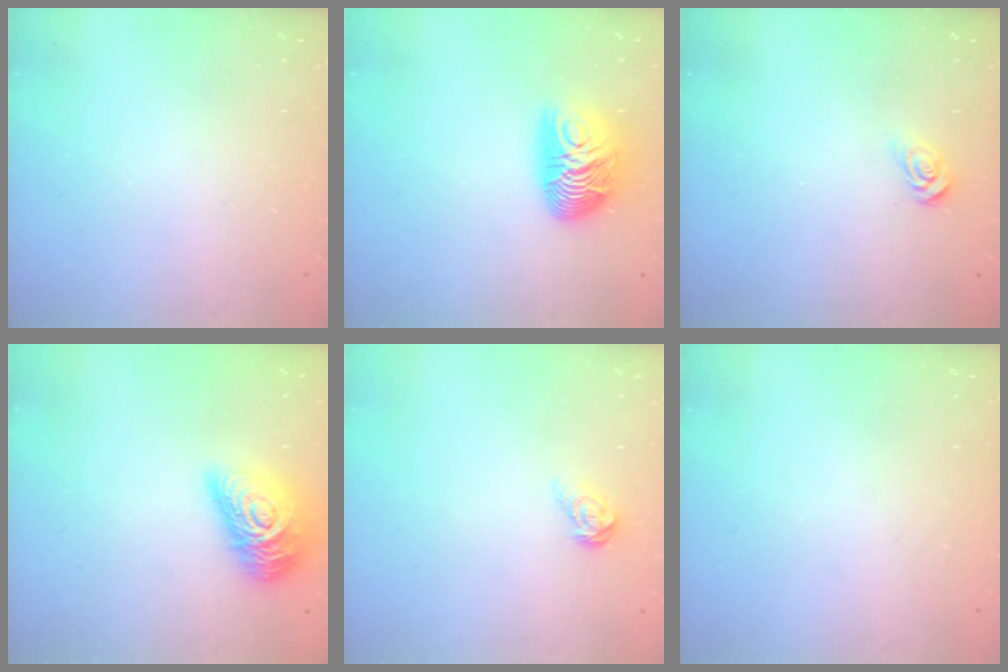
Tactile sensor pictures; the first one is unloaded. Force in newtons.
{"total": 12.4, "press": 12.4, "slide": 1.0}
{"total": 4.2, "press": 4.2, "slide": 0.4}
{"total": 16.9, "press": 16.9, "slide": 1.2}
{"total": 7.0, "press": 7.0, "slide": 0.4}
{"total": 0.0}